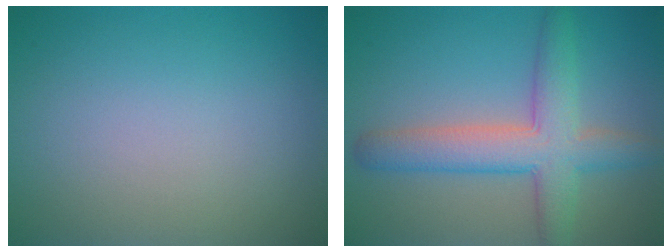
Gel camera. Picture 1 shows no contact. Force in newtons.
{"total": 5.9, "press": 5.9, "slide": 0.4}